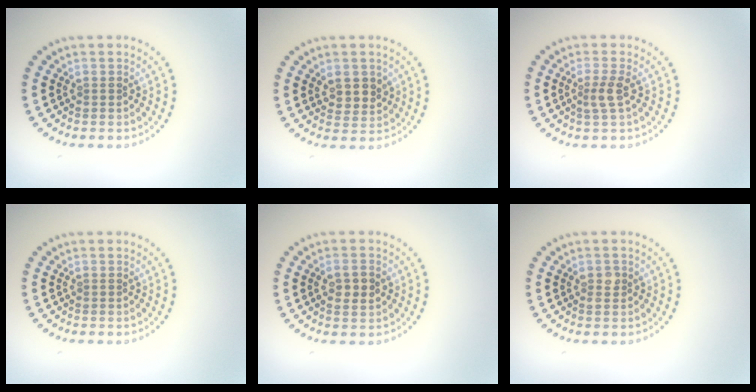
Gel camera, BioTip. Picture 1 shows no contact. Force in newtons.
{"total": 2.4, "press": 2.2, "slide": 0.9}
{"total": 1.7, "press": 1.4, "slide": 1.0}
{"total": 0.0}
{"total": 2.3, "press": 2.3, "slide": 0.0}
{"total": 1.2, "press": 1.2, "slide": 0.1}